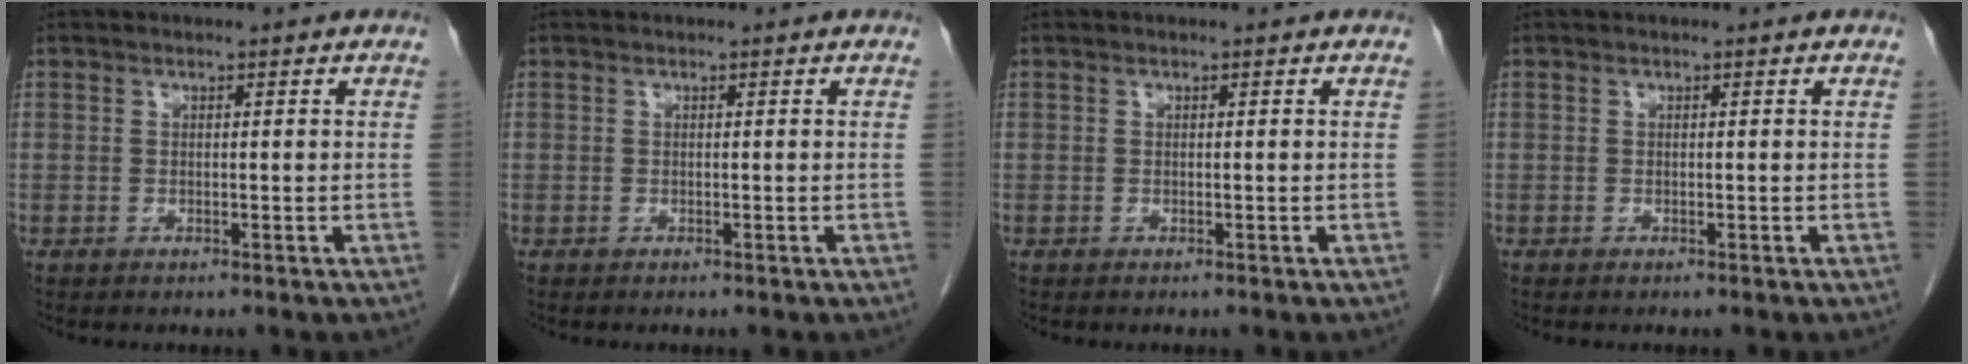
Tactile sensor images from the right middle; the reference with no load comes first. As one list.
[{"total": 0.0}, {"total": 0.0}, {"total": 0.0}]